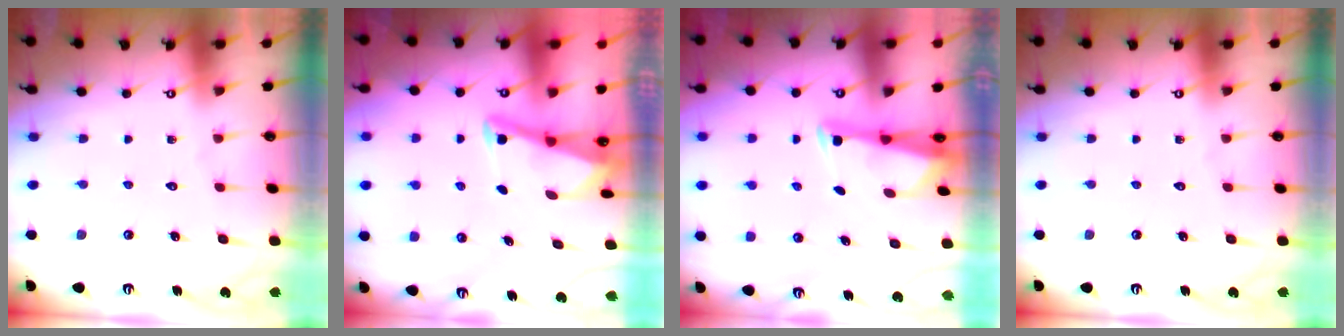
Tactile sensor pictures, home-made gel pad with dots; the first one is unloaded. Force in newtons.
{"total": 2.8, "press": 2.8, "slide": 0.4}
{"total": 2.8, "press": 2.8, "slide": 0.6}
{"total": 0.0}